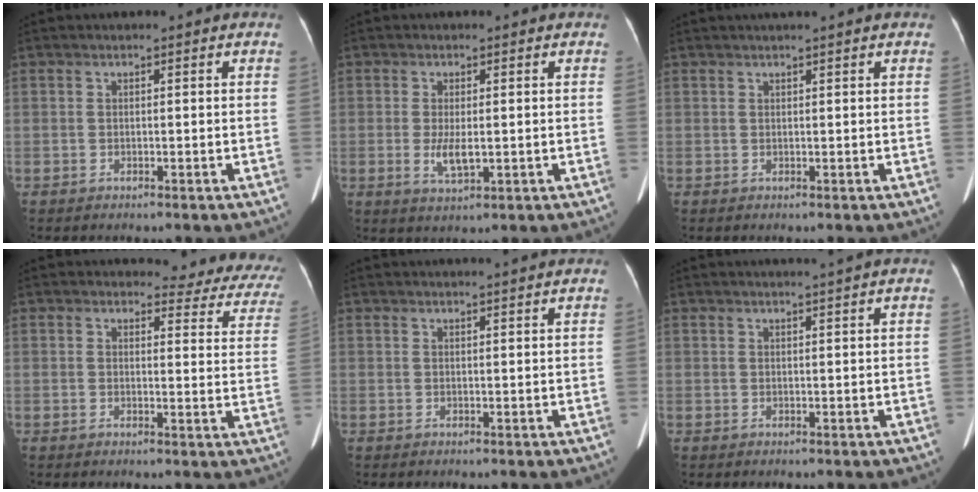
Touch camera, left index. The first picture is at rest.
{"total": 3.5, "force": [-0.3, 1.1, 3.3], "torque": [-0.067, -0.007, -0.002]}
{"total": 3.1, "force": [2.6, -0.2, 1.7], "torque": [-0.015, 0.028, 0.036]}
{"total": 11.3, "force": [10.6, 3.4, 1.9], "torque": [0.017, -0.053, 0.076]}
{"total": 3.4, "force": [3.2, -0.6, 1.2], "torque": [-0.015, 0.013, 0.040]}
{"total": 2.2, "force": [1.8, -0.7, 0.9], "torque": [-0.010, 0.001, 0.029]}